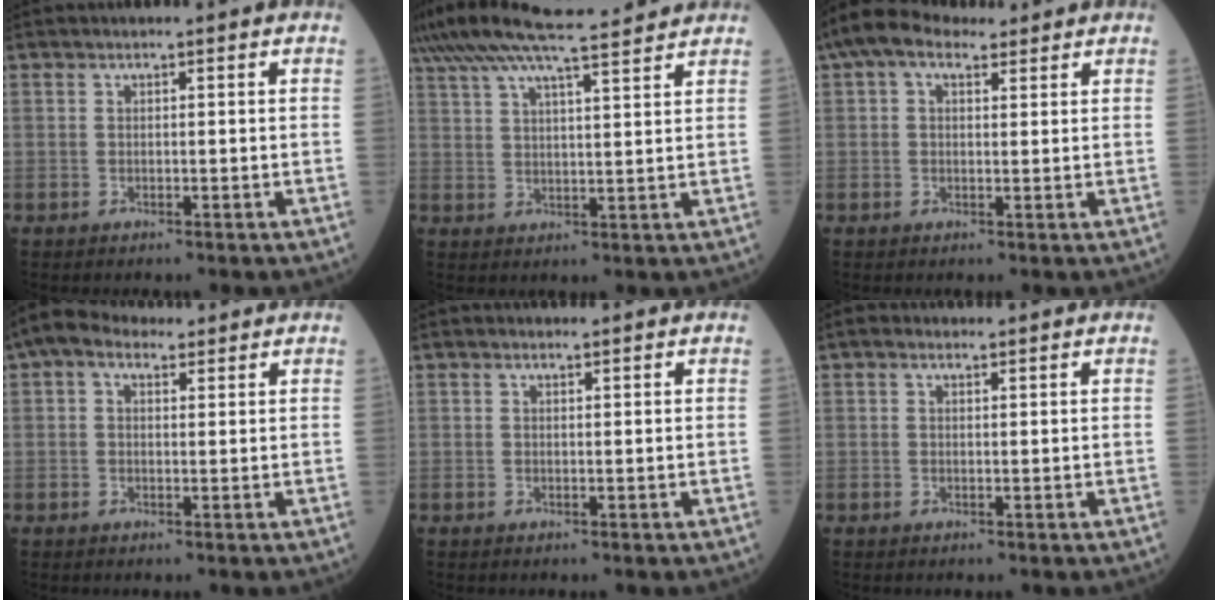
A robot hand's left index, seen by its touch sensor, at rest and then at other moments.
{"total": 16.2, "force": [14.1, 0.5, 7.9], "torque": [-0.153, 0.039, 0.215]}
{"total": 6.9, "force": [4.5, 3.4, 4.0], "torque": [-0.087, 0.044, 0.082]}
{"total": 5.2, "force": [3.3, 2.9, 2.8], "torque": [-0.064, 0.039, 0.062]}
{"total": 0.7, "force": [0.6, 0.2, 0.3], "torque": [-0.014, 0.004, 0.010]}
{"total": 1.2, "force": [0.8, 0.6, 0.6], "torque": [-0.018, 0.010, 0.012]}